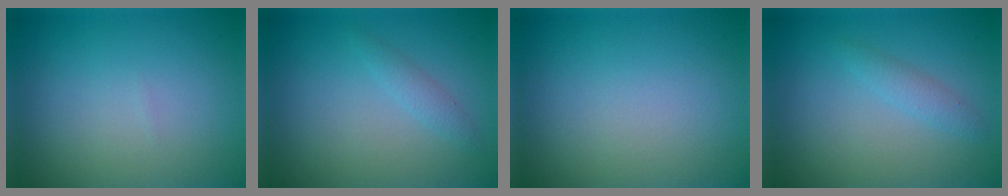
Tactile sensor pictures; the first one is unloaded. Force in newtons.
{"total": 1.2, "press": 1.2, "slide": 0.0}
{"total": 0.0}
{"total": 1.4, "press": 1.4, "slide": 0.0}